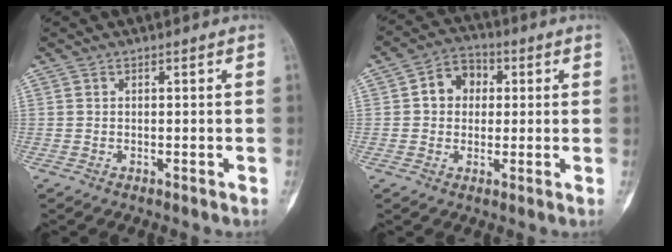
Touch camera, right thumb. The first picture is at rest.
{"total": 8.7, "force": [1.4, 7.2, 4.8], "torque": [-0.040, 0.015, 0.011]}